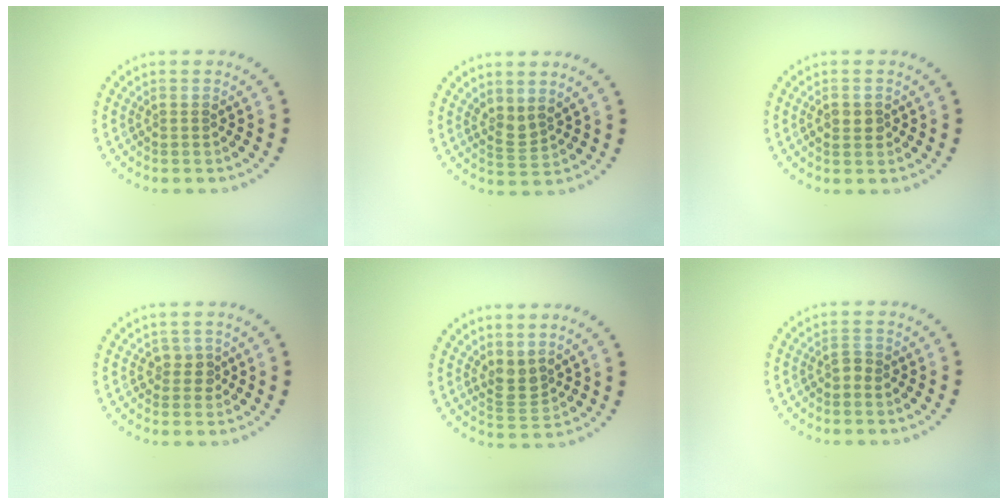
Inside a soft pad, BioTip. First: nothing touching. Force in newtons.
{"total": 1.9, "press": 1.4, "slide": 1.3}
{"total": 1.8, "press": 1.7, "slide": 0.3}
{"total": 1.5, "press": 1.2, "slide": 0.9}
{"total": 2.1, "press": 1.7, "slide": 1.2}
{"total": 0.9, "press": 0.9, "slide": 0.3}